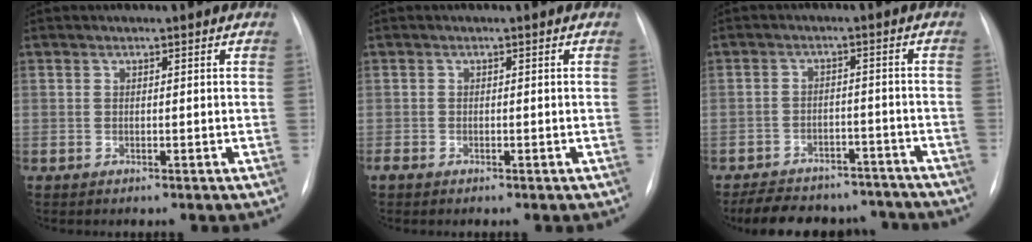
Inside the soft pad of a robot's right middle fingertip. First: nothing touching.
{"total": 1.0, "force": [-0.7, 0.4, 0.6], "torque": [-0.015, -0.002, -0.007]}
{"total": 15.3, "force": [-13.4, 6.0, 4.3], "torque": [-0.084, 0.011, -0.175]}